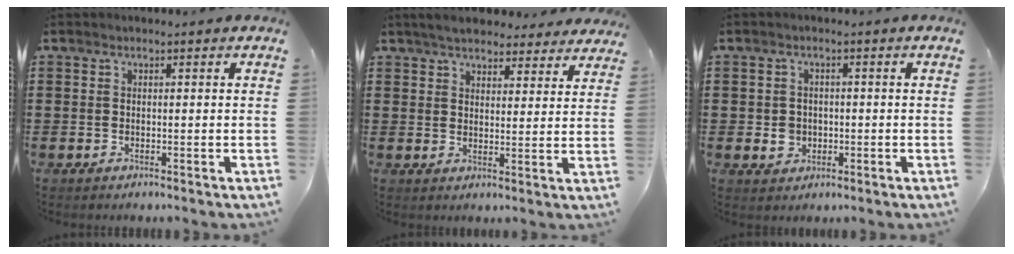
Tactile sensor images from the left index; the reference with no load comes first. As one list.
[{"total": 4.8, "force": [4.6, 0.8, 1.1], "torque": [-0.037, -0.009, 0.086]}, {"total": 2.5, "force": [-0.4, 2.4, 0.8], "torque": [-0.024, 0.005, -0.010]}]